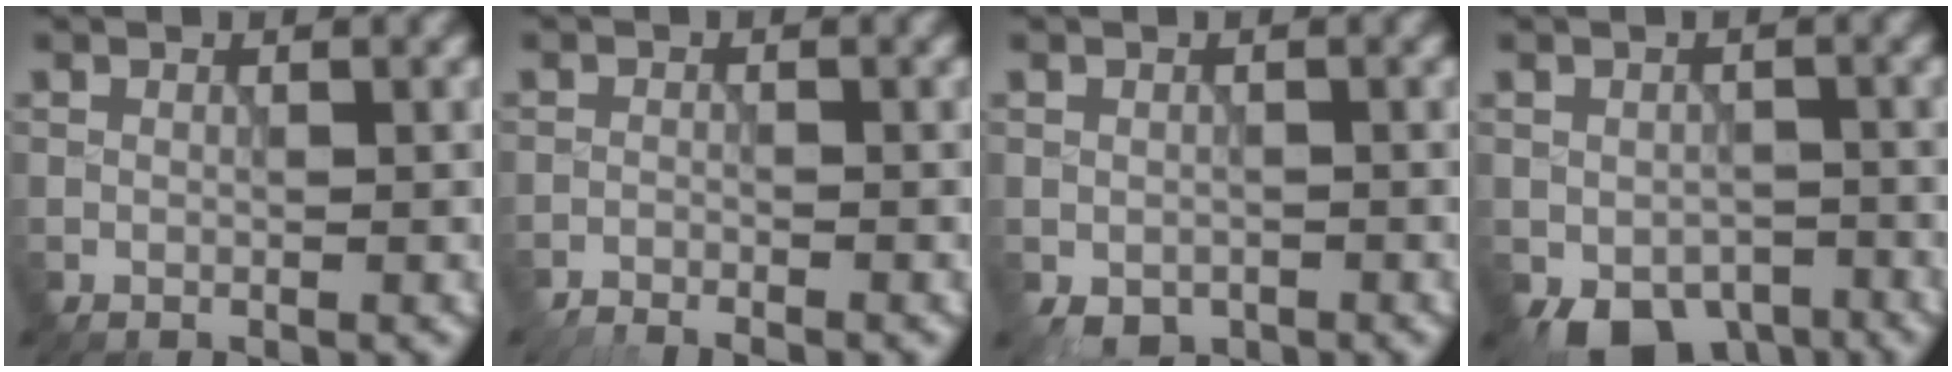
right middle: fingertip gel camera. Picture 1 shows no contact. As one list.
[{"total": 2.4, "force": [-2.3, 0.0, 0.4], "torque": [-0.011, -0.008, -0.045]}, {"total": 2.0, "force": [-1.1, 1.3, 1.0], "torque": [-0.019, -0.010, -0.017]}, {"total": 5.4, "force": [-3.2, 3.2, 2.8], "torque": [-0.039, -0.016, -0.046]}]